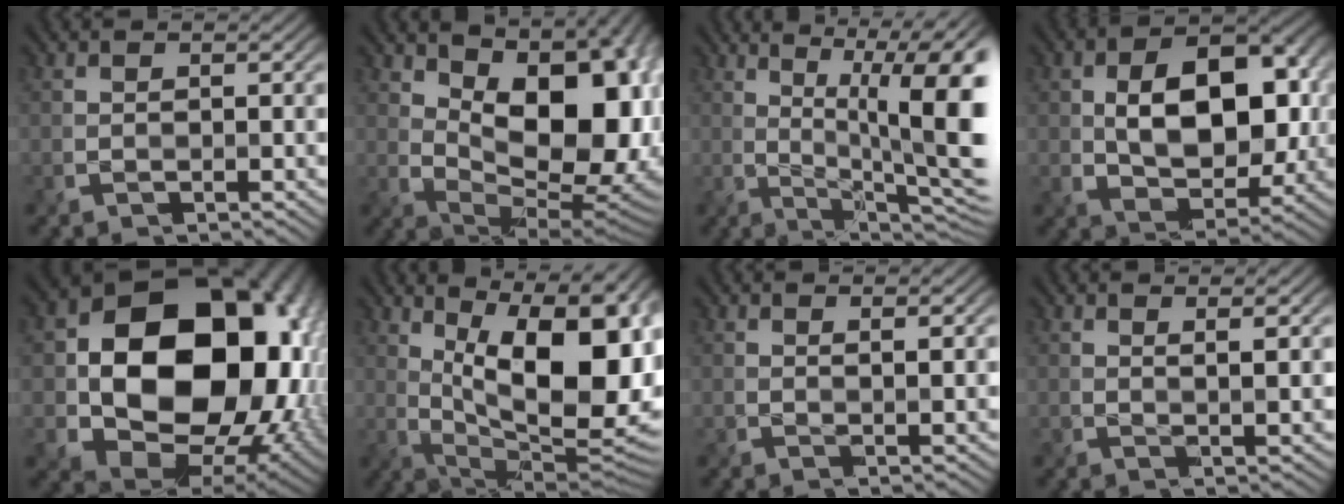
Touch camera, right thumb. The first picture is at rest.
{"total": 15.2, "force": [4.4, 8.2, 12.0], "torque": [-0.156, 0.019, 0.071]}
{"total": 13.5, "force": [2.0, 4.3, 12.6], "torque": [-0.167, 0.020, 0.030]}
{"total": 11.0, "force": [0.9, 7.1, 8.4], "torque": [-0.134, -0.005, 0.020]}
{"total": 20.4, "force": [1.4, 16.1, 12.5], "torque": [-0.220, -0.049, 0.075]}
{"total": 16.5, "force": [3.2, 7.3, 14.4], "torque": [-0.200, 0.010, 0.061]}
{"total": 2.0, "force": [1.3, 0.4, 1.5], "torque": [-0.025, -0.005, 0.023]}
{"total": 2.8, "force": [1.7, 0.4, 2.2], "torque": [-0.036, -0.006, 0.031]}